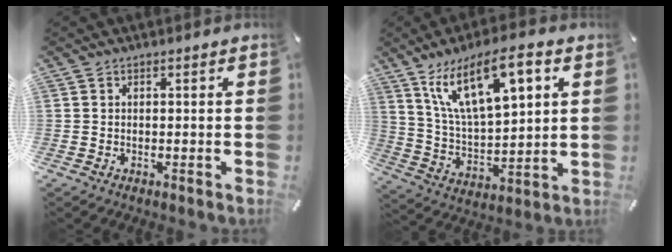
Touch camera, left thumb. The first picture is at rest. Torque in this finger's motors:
{"motor_torque": [2.52, 2.48, 1.89, -0.88, 0.21]}